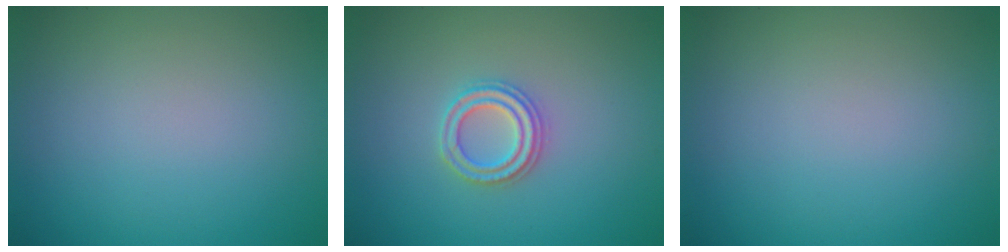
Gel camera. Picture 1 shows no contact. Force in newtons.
{"total": 2.4, "press": 2.3, "slide": 0.5}
{"total": 0.0}